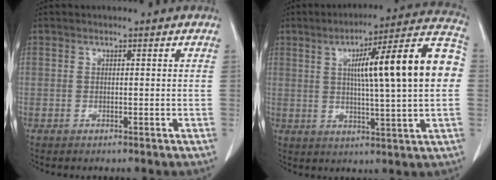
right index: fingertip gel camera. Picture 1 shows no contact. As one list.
[{"total": 18.7, "force": [2.6, 1.0, 18.5], "torque": [-0.264, 0.030, 0.029]}]